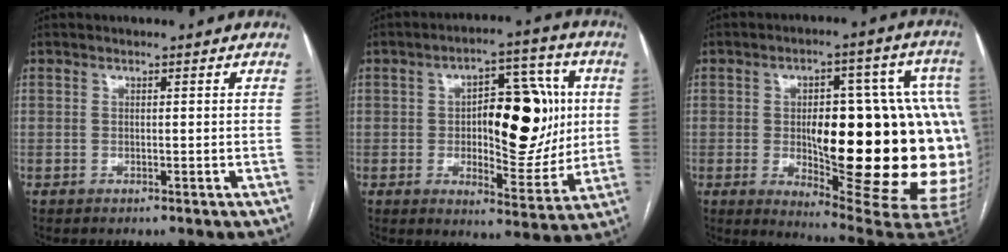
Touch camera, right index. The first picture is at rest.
{"total": 16.0, "force": [1.5, 6.7, 14.5], "torque": [-0.202, 0.025, 0.032]}
{"total": 28.5, "force": [-2.0, 6.6, 27.7], "torque": [-0.281, 0.026, -0.007]}